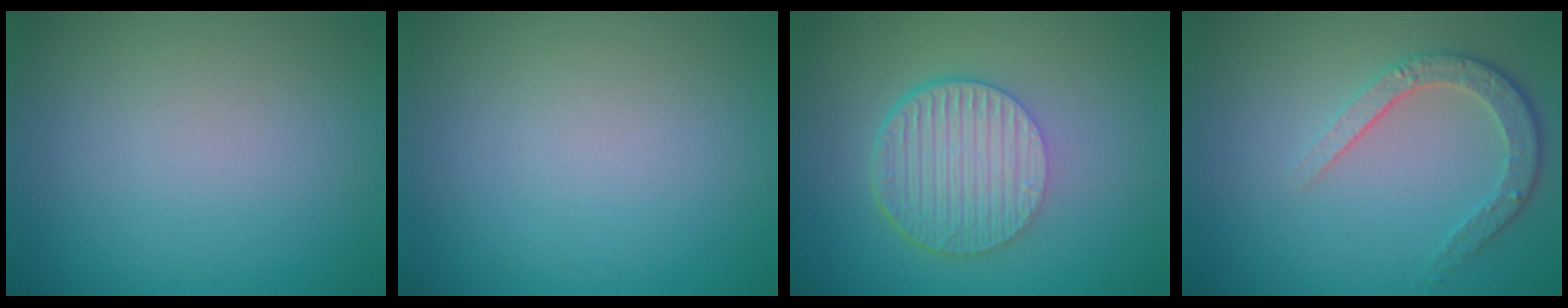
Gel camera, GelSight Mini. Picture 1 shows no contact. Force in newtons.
{"total": 0.0}
{"total": 6.5, "press": 4.4, "slide": 4.7}
{"total": 3.5, "press": 2.8, "slide": 2.0}